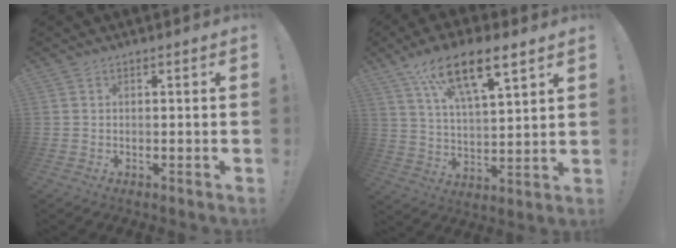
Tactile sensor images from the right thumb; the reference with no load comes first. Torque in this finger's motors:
{"motor_torque": [0.14, 0.52, 0.18, 0.32, 0.51]}